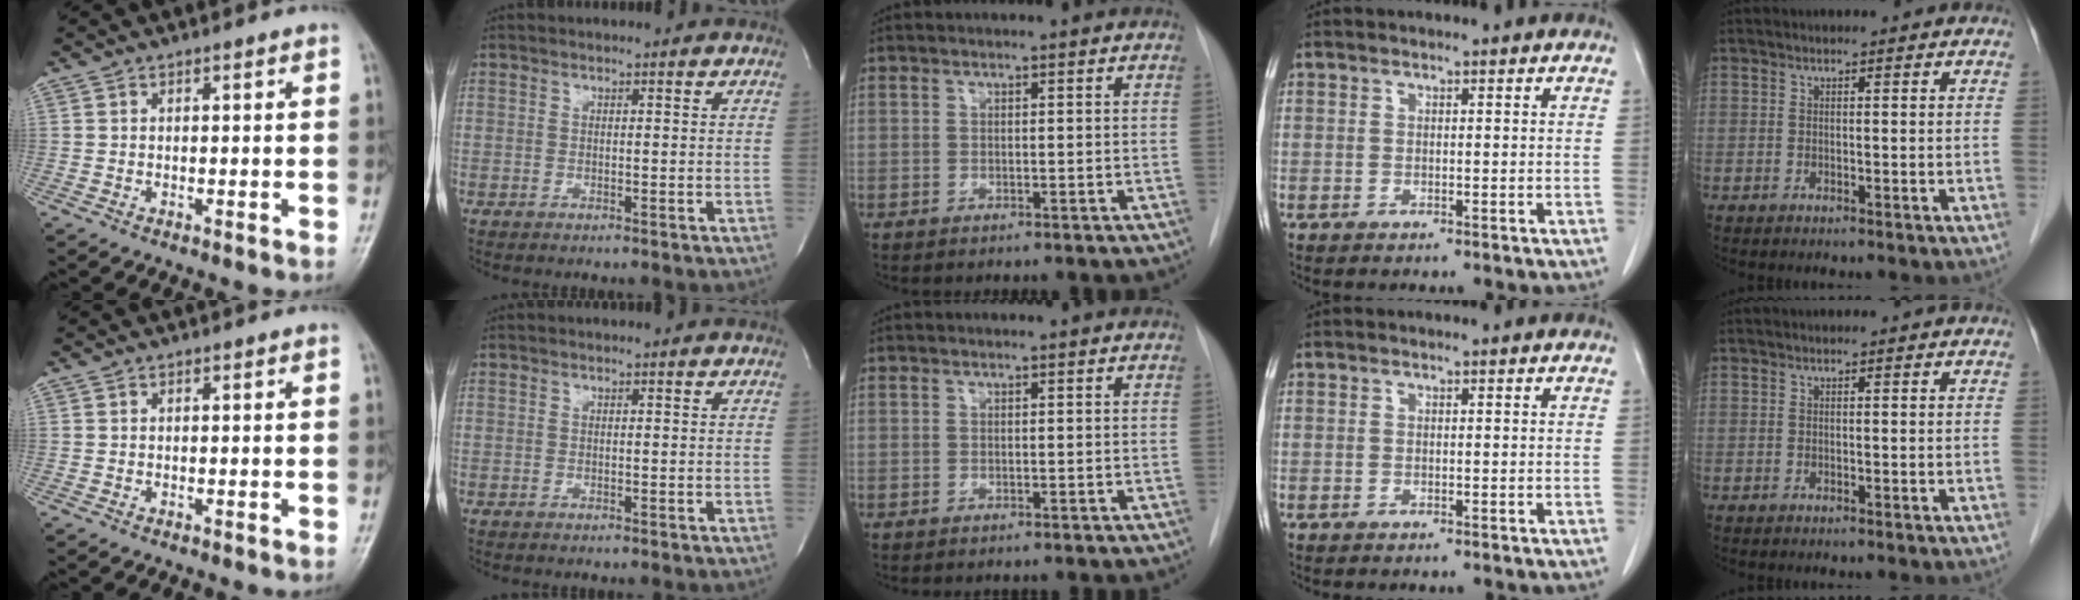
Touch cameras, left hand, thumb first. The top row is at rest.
{}